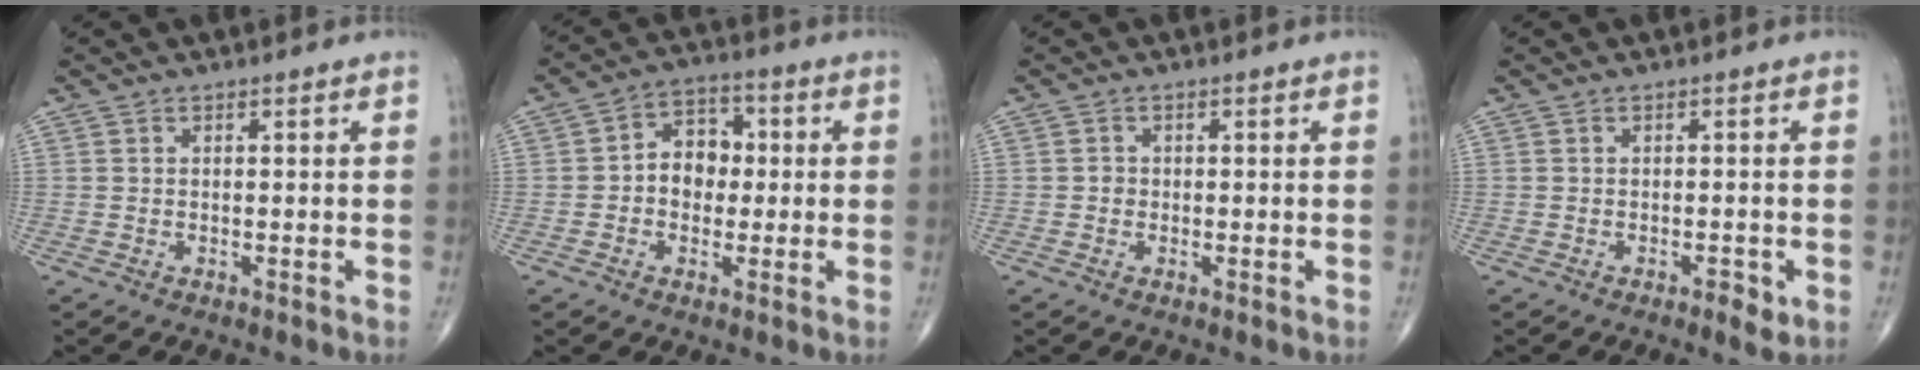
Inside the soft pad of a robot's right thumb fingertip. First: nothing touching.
{"total": 7.9, "force": [0.0, 6.2, 4.9], "torque": [-0.042, 0.023, -0.010]}
{"total": 1.1, "force": [-0.1, 1.0, 0.4], "torque": [-0.001, 0.003, -0.006]}
{"total": 2.5, "force": [-1.0, 1.0, 2.1], "torque": [-0.028, -0.002, -0.016]}